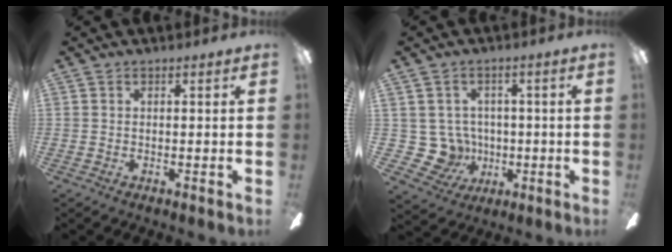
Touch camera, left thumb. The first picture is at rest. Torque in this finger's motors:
{"motor_torque": [-0.26, 0.37, -0.26, 0.07, 0.00]}